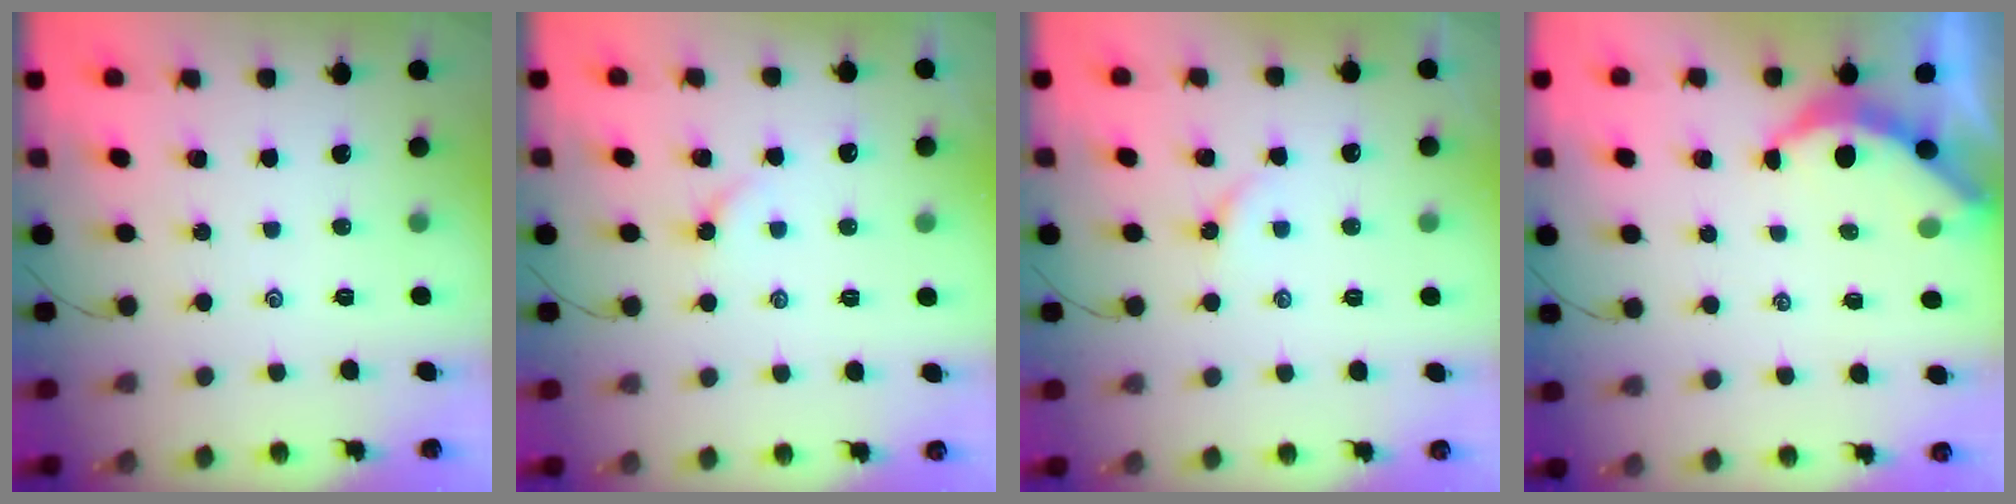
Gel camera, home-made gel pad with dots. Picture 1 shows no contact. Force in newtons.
{"total": 3.6, "press": 3.5, "slide": 0.7}
{"total": 3.5, "press": 3.4, "slide": 0.4}
{"total": 4.9, "press": 4.9, "slide": 0.4}